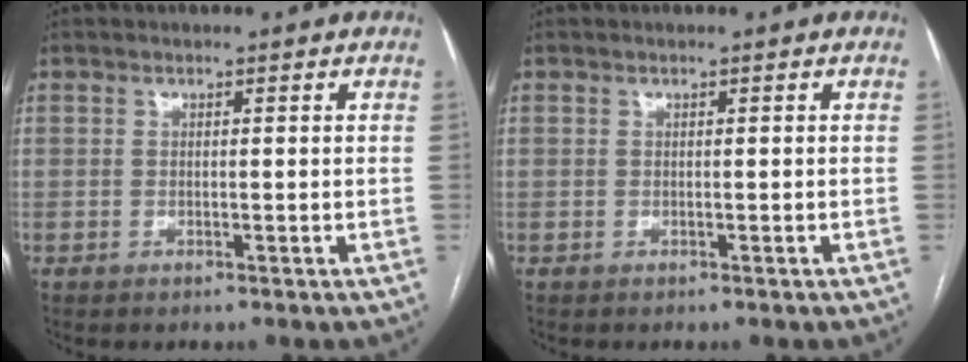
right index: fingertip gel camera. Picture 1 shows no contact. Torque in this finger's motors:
{"motor_torque": [-0.02, 0.08, -0.10, -0.05]}